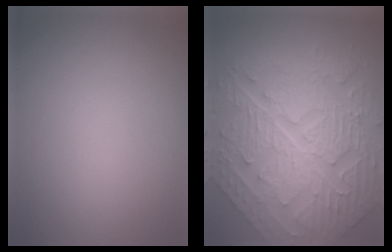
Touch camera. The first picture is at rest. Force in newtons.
{"total": 11.4, "press": 7.7, "slide": 8.4}